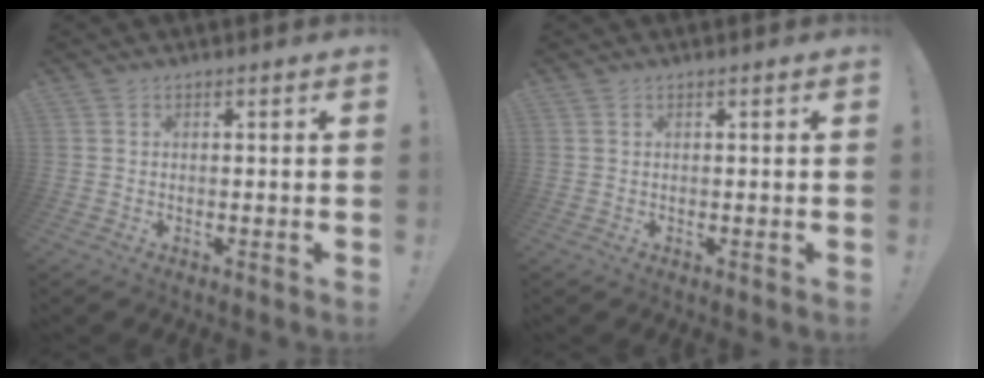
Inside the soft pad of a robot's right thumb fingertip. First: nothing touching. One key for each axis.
{"total": 0.0}